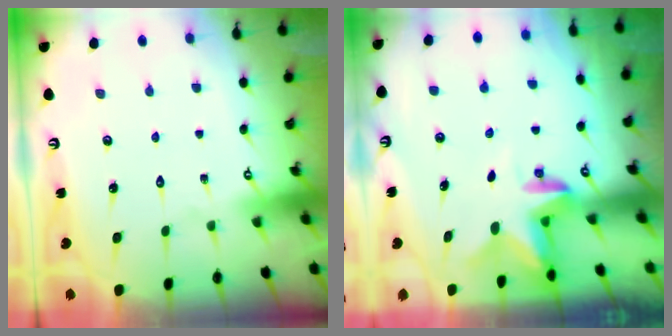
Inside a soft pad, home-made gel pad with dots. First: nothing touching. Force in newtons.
{"total": 2.6, "press": 2.5, "slide": 0.5}